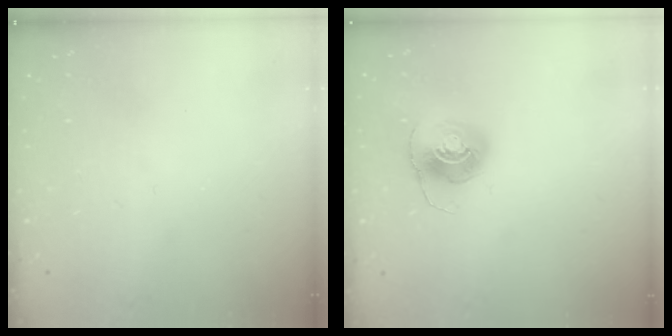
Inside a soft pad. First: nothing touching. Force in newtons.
{"total": 7.7, "press": 7.7, "slide": 0.2}